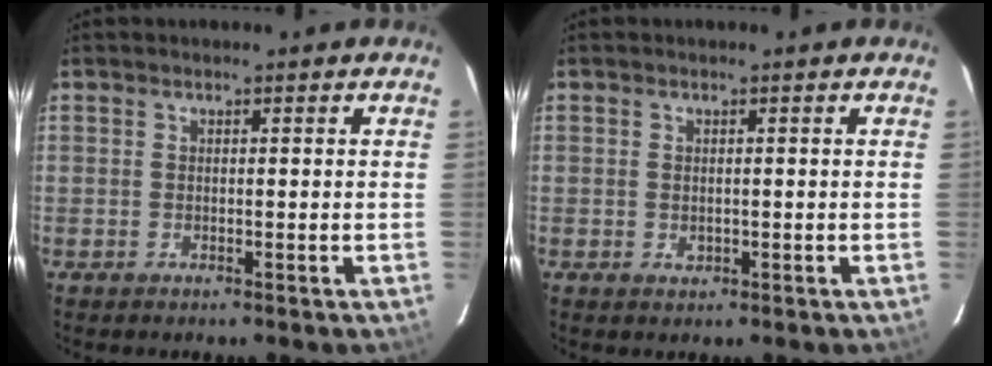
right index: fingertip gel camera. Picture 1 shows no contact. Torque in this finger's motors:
{"motor_torque": [0.08, 0.02, 0.12, 0.00]}